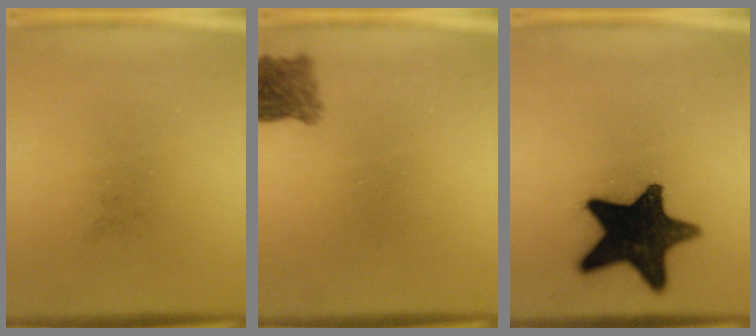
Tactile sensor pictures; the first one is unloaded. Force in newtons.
{"total": 3.1}
{"total": 17.6}